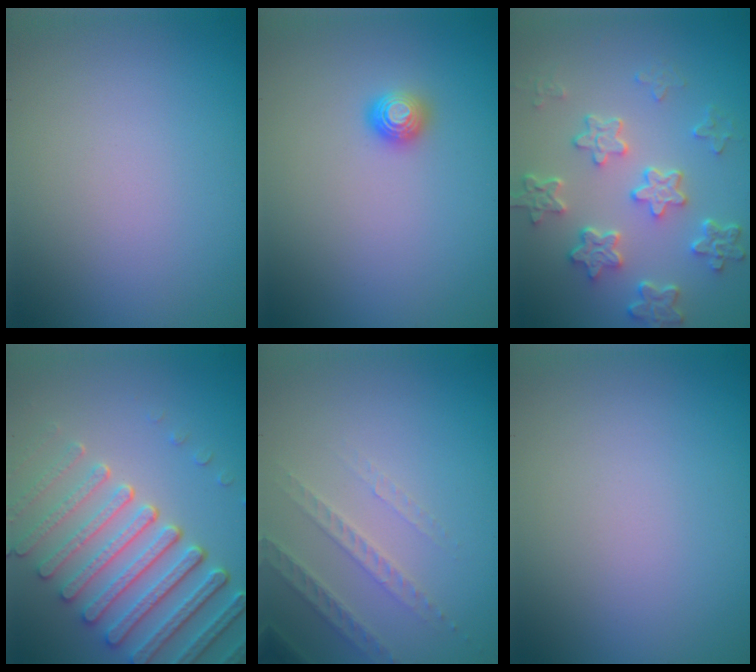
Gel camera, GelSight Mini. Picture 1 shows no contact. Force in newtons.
{"total": 1.1, "press": 1.1, "slide": 0.4}
{"total": 5.4, "press": 4.0, "slide": 3.6}
{"total": 7.0, "press": 5.5, "slide": 4.4}
{"total": 2.5, "press": 2.4, "slide": 0.7}
{"total": 0.0}